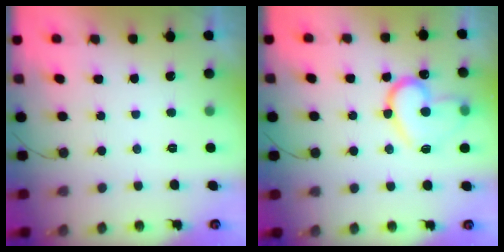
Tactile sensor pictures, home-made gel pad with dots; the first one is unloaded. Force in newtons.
{"total": 15.5, "press": 15.4, "slide": 1.3}